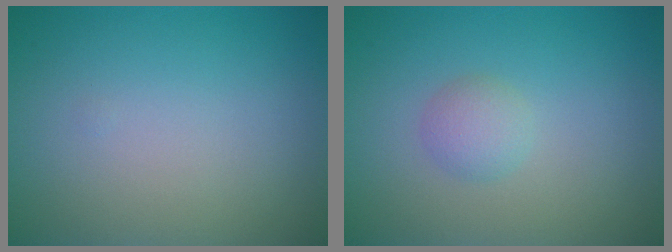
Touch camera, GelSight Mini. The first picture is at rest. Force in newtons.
{"total": 1.6, "press": 1.6, "slide": 0.1}